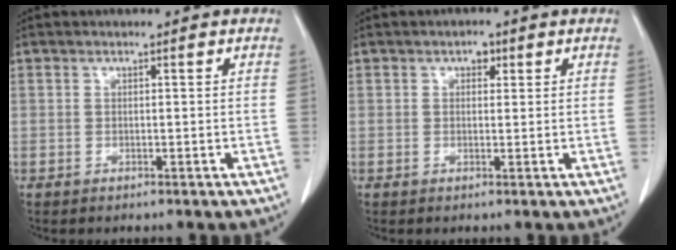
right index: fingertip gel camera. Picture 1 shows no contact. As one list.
[{"total": 1.7, "force": [0.9, 1.1, 1.0], "torque": [-0.010, 0.003, 0.009]}]